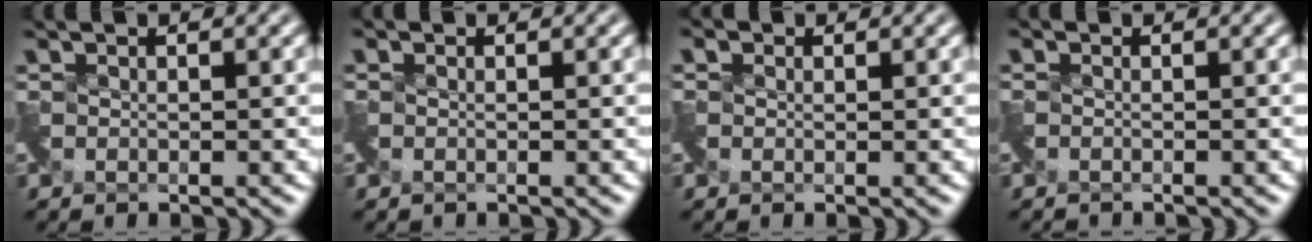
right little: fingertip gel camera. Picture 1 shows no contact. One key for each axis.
{"total": 0.7, "fx": -0.5, "fy": 0.1, "fz": -0.5, "tx": 0.006, "ty": -0.006, "tz": -0.009}
{"total": 1.1, "fx": -0.4, "fy": 0.0, "fz": -1.0, "tx": 0.015, "ty": -0.004, "tz": -0.001}
{"total": 1.4, "fx": -1.1, "fy": -0.2, "fz": -0.7, "tx": 0.011, "ty": -0.016, "tz": -0.025}